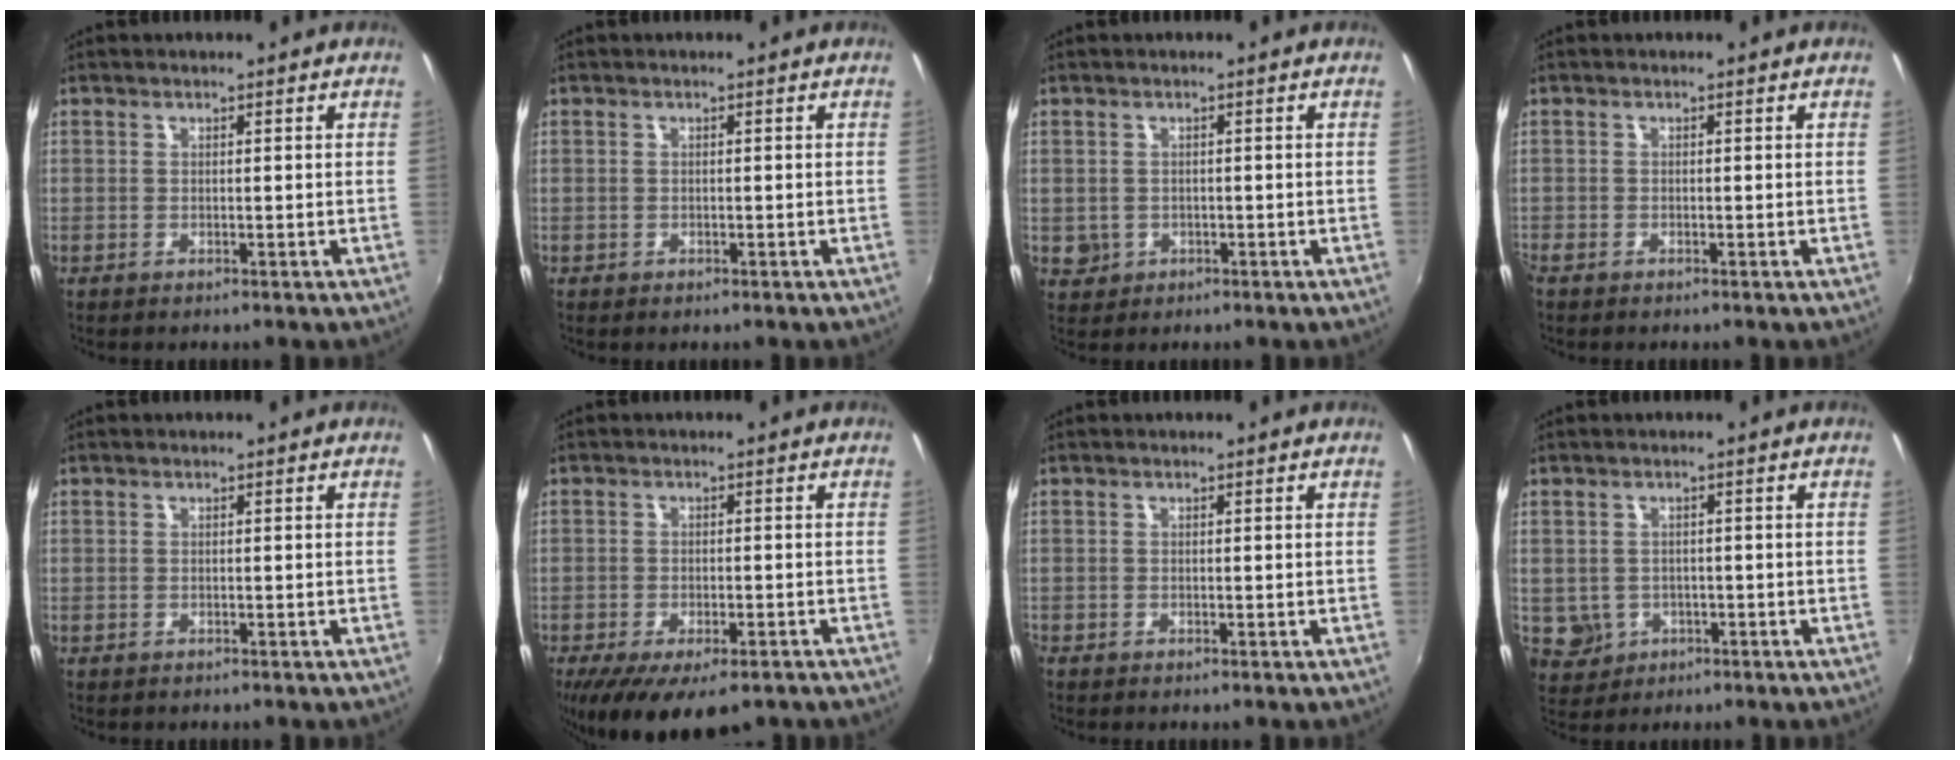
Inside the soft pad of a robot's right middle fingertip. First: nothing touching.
{"total": 1.3, "force": [-0.3, 1.1, 0.5], "torque": [-0.006, -0.003, -0.005]}
{"total": 4.3, "force": [-0.5, 4.0, 1.5], "torque": [-0.029, 0.000, 0.001]}
{"total": 1.8, "force": [-1.2, 1.1, 0.9], "torque": [-0.019, -0.006, -0.023]}
{"total": 0.7, "force": [-0.2, 0.6, 0.2], "torque": [-0.002, -0.001, -0.003]}
{"total": 14.7, "force": [-9.8, 6.0, 9.2], "torque": [-0.188, -0.049, -0.141]}
{"total": 0.7, "force": [-0.4, 0.4, 0.3], "torque": [-0.007, -0.003, -0.008]}
{"total": 6.6, "force": [-1.2, 6.2, 2.0], "torque": [-0.058, 0.003, -0.001]}